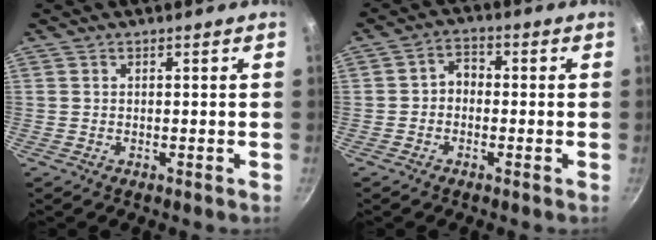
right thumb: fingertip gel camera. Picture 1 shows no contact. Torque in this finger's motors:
{"motor_torque": [-0.28, 0.15, 0.01, 0.04, 0.08]}